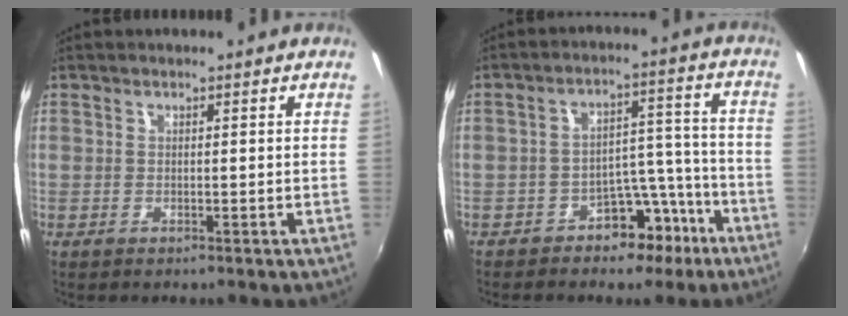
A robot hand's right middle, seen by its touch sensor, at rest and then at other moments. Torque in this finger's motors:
{"motor_torque": [1.07, -1.07, 0.14, 0.04]}